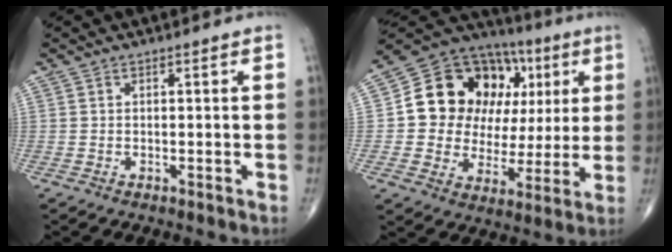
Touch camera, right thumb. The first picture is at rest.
{"total": 22.1, "force": [4.8, 16.6, 13.8], "torque": [-0.156, 0.035, 0.084]}